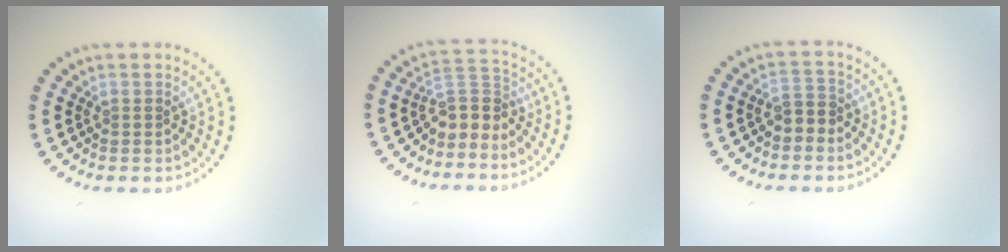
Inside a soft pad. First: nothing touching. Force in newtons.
{"total": 2.9, "press": 2.1, "slide": 2.0}
{"total": 1.8, "press": 1.6, "slide": 0.8}